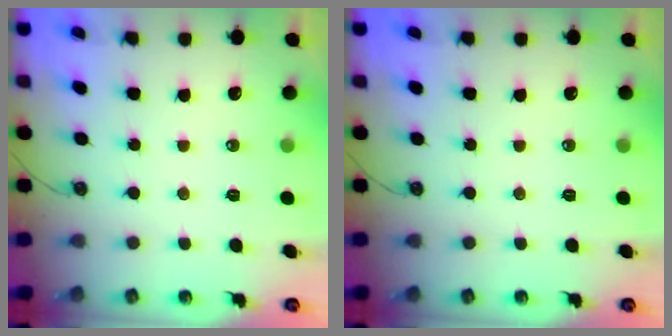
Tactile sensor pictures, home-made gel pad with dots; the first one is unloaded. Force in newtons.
{"total": 0.0}